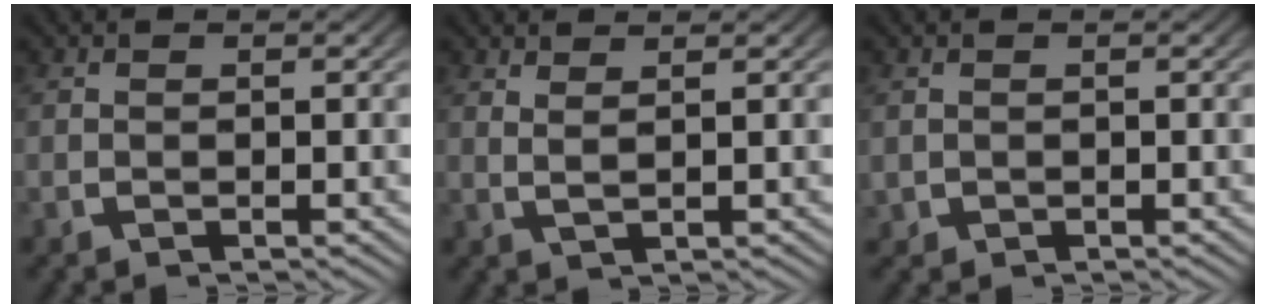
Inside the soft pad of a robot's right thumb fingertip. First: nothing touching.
{"total": 1.8, "force": [1.6, 0.1, 0.8], "torque": [-0.020, -0.002, 0.034]}
{"total": 1.2, "force": [0.1, 1.2, 0.1], "torque": [-0.009, -0.008, 0.007]}